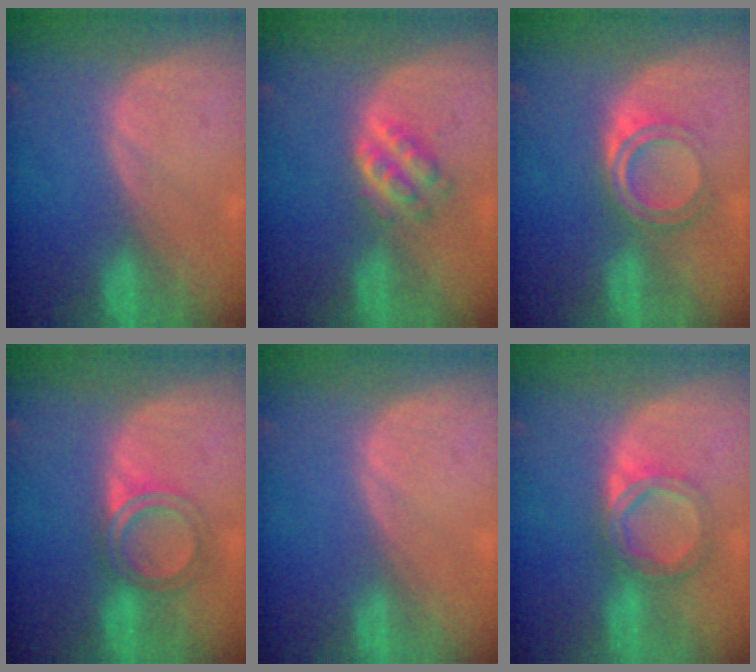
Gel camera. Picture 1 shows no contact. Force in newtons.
{"total": 4.1, "press": 4.0, "slide": 0.9}
{"total": 4.7, "press": 4.6, "slide": 0.7}
{"total": 4.8, "press": 4.6, "slide": 1.3}
{"total": 0.0}
{"total": 5.6, "press": 5.3, "slide": 1.9}